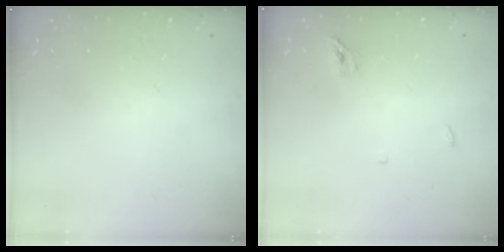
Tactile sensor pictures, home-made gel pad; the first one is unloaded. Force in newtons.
{"total": 3.7, "press": 3.5, "slide": 1.1}